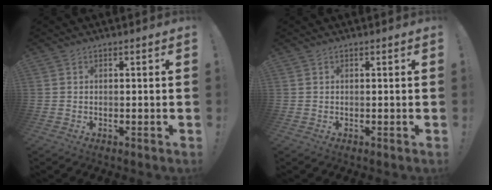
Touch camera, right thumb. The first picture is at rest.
{"total": 0.0}